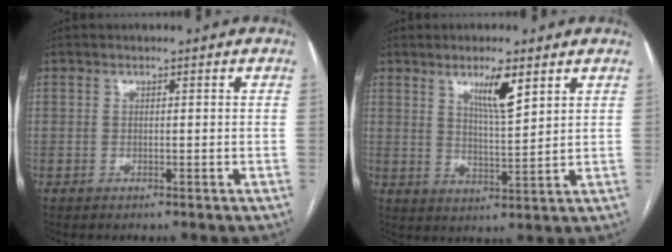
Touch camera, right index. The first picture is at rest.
{"total": 6.4, "force": [3.6, 0.7, 5.2], "torque": [-0.092, -0.008, 0.064]}